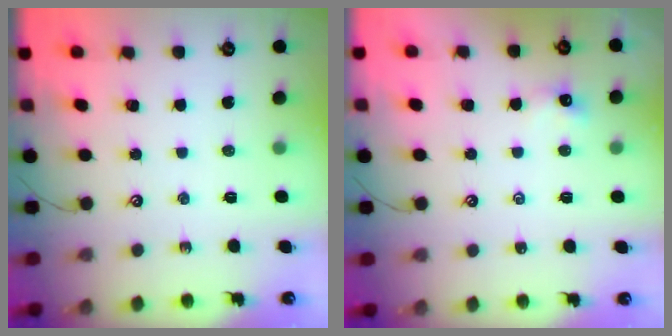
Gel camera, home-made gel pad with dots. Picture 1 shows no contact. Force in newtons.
{"total": 2.4, "press": 2.3, "slide": 0.6}